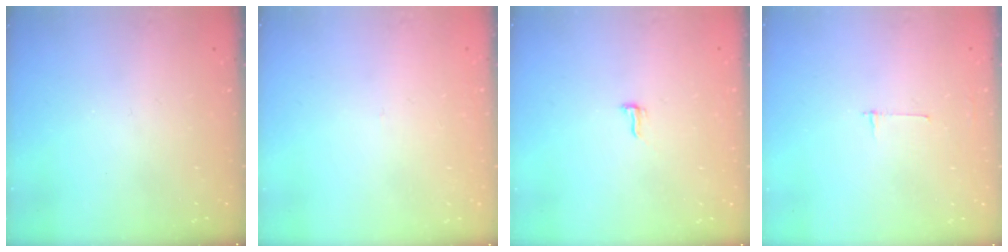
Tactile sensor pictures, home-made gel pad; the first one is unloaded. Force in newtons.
{"total": 2.7, "press": 2.7, "slide": 0.3}
{"total": 5.1, "press": 4.7, "slide": 2.0}
{"total": 2.7, "press": 2.7, "slide": 0.3}